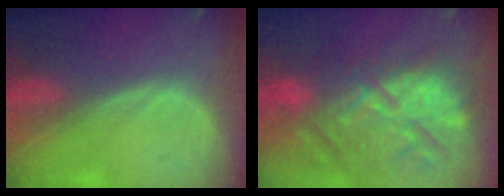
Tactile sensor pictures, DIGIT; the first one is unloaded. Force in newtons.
{"total": 13.7, "press": 12.5, "slide": 5.5}